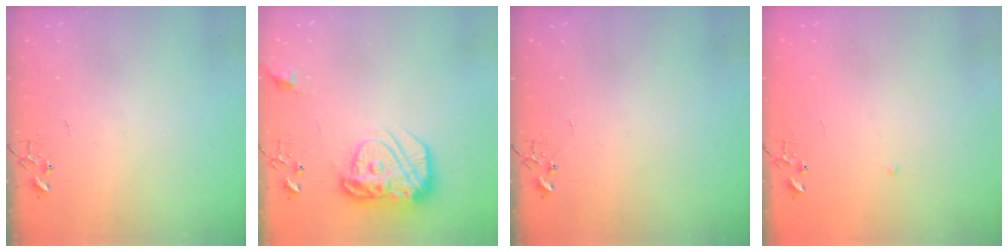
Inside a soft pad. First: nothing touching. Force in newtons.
{"total": 17.7, "press": 17.6, "slide": 1.4}
{"total": 0.0}
{"total": 2.3, "press": 2.3, "slide": 0.3}